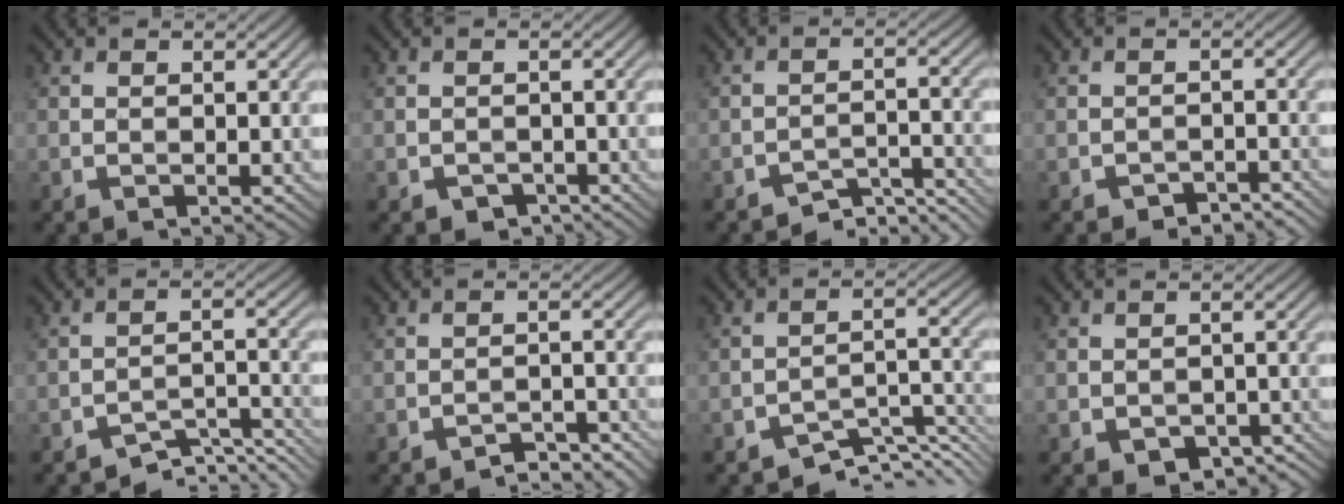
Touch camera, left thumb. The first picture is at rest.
{"total": 1.5, "force": [-1.1, 1.0, 0.4], "torque": [-0.002, 0.000, -0.017]}
{"total": 5.1, "force": [-4.7, 0.9, 1.7], "torque": [-0.028, 0.003, -0.073]}
{"total": 2.0, "force": [-1.8, 0.6, 0.6], "torque": [-0.003, 0.008, -0.026]}
{"total": 5.4, "force": [-4.7, 1.2, 2.2], "torque": [-0.034, 0.000, -0.072]}
{"total": 3.2, "force": [-2.9, 0.6, 1.0], "torque": [-0.011, 0.010, -0.046]}
{"total": 5.5, "force": [-4.8, 1.2, 2.4], "torque": [-0.034, 0.001, -0.078]}
{"total": 3.5, "force": [-2.1, 2.1, 1.7], "torque": [-0.025, -0.005, -0.024]}